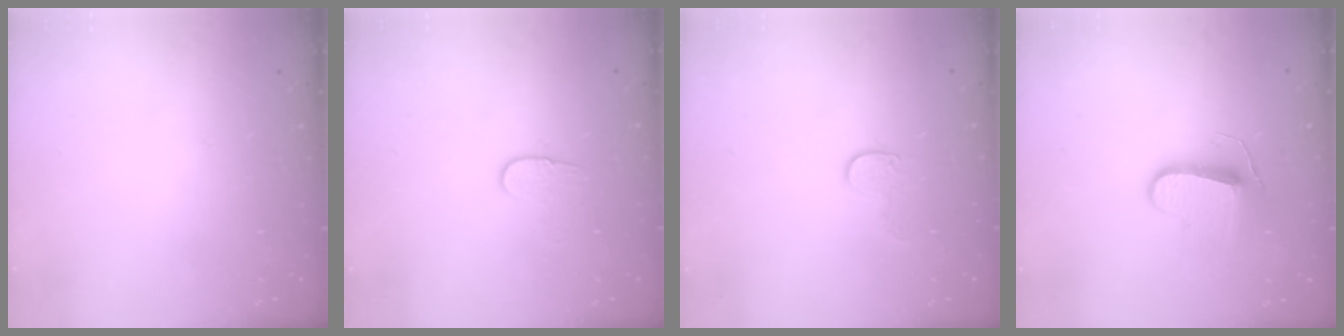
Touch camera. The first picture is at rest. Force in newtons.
{"total": 6.1, "press": 6.1, "slide": 0.5}
{"total": 6.8, "press": 6.8, "slide": 0.3}
{"total": 9.0, "press": 9.0, "slide": 0.1}